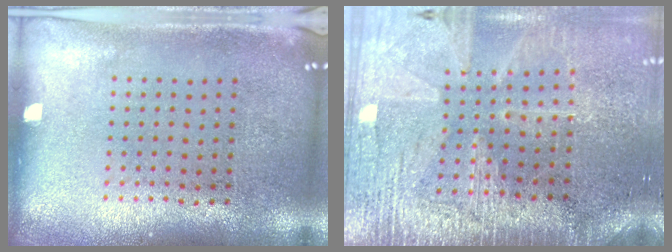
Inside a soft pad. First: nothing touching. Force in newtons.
{"total": 3.5, "press": 3.3, "slide": 1.2}